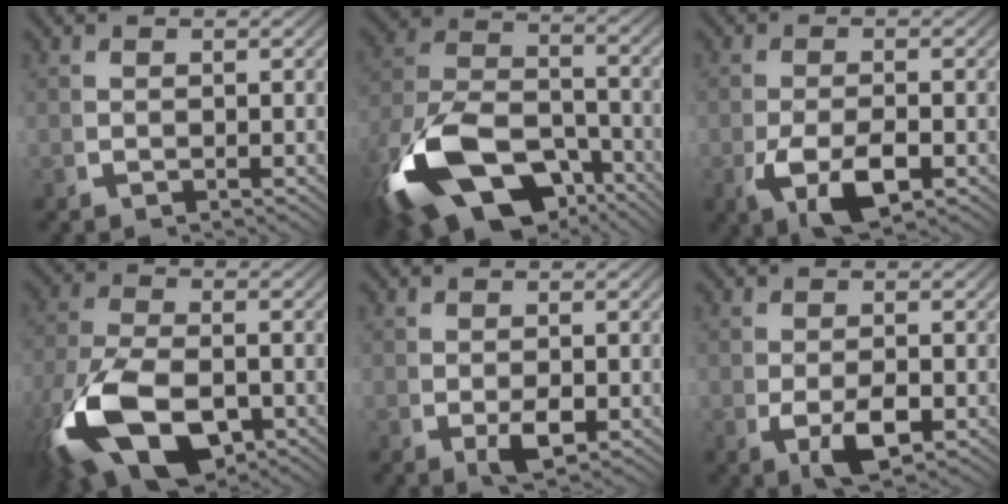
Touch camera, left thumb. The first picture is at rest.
{"total": 15.2, "force": [-5.2, 10.2, 10.0], "torque": [-0.239, -0.064, -0.065]}
{"total": 5.2, "force": [-0.8, 2.7, 4.4], "torque": [-0.101, -0.015, -0.004]}
{"total": 11.6, "force": [-2.8, 7.1, 8.7], "torque": [-0.222, -0.044, -0.026]}
{"total": 2.4, "force": [0.5, 1.1, 2.0], "torque": [-0.039, -0.003, 0.010]}
{"total": 4.0, "force": [-0.1, 2.2, 3.4], "torque": [-0.075, -0.010, 0.006]}